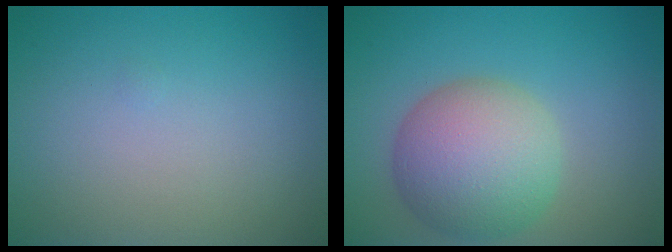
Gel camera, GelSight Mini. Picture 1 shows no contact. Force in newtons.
{"total": 7.7, "press": 7.7, "slide": 0.4}